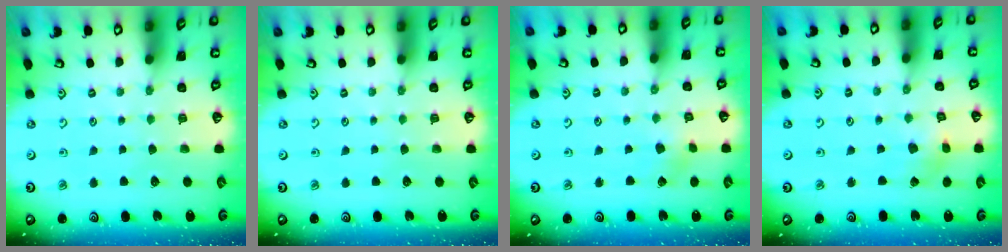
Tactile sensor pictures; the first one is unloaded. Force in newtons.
{"total": 0.0}
{"total": 2.3, "press": 2.1, "slide": 0.7}
{"total": 2.4, "press": 2.3, "slide": 0.5}